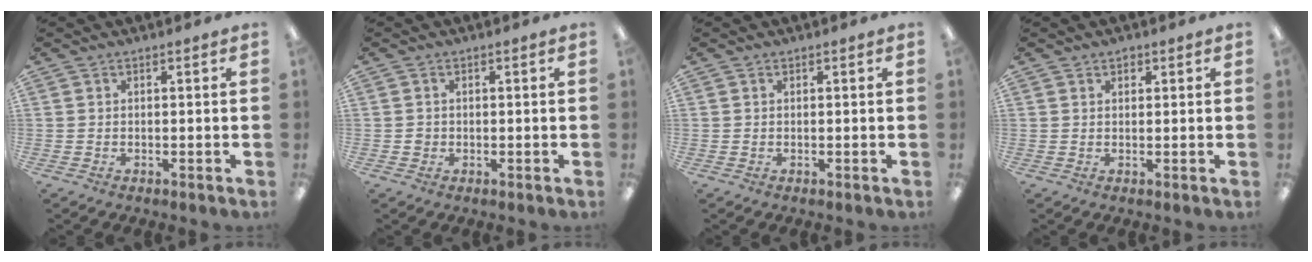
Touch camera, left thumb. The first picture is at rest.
{"total": 1.0, "force": [-0.1, 1.0, 0.2], "torque": [-0.004, 0.005, -0.003]}
{"total": 0.0}
{"total": 1.2, "force": [0.8, 0.9, 0.3], "torque": [0.002, -0.001, 0.013]}